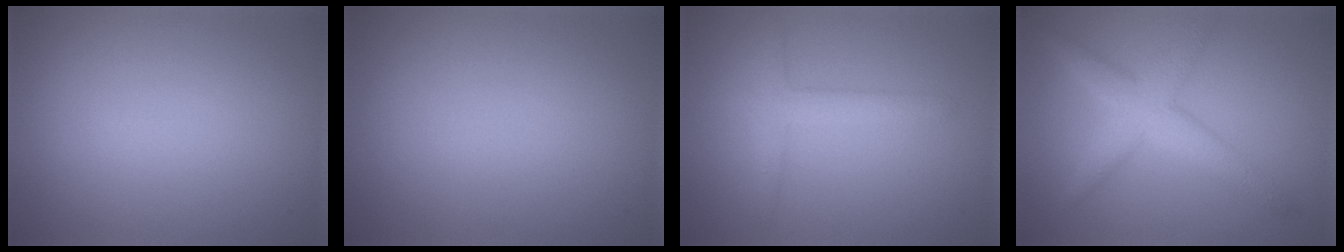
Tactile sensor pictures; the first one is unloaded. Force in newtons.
{"total": 0.0}
{"total": 2.4, "press": 2.4, "slide": 0.0}
{"total": 4.1, "press": 4.1, "slide": 0.1}